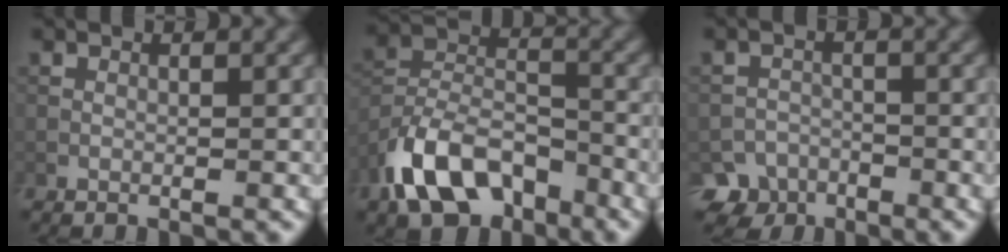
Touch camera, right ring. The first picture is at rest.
{"total": 9.1, "force": [-6.0, 4.8, 5.0], "torque": [-0.087, -0.001, -0.122]}
{"total": 5.1, "force": [-3.8, 3.4, 0.6], "torque": [0.008, -0.002, -0.055]}